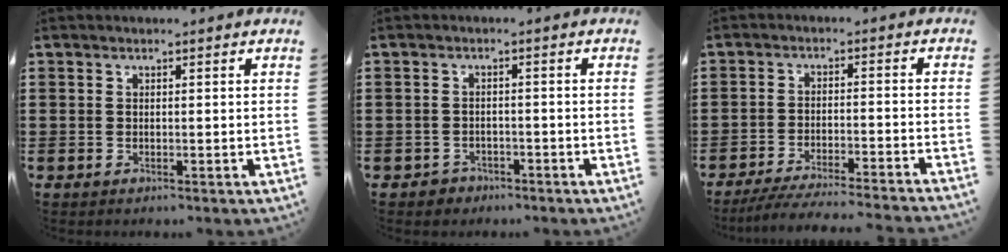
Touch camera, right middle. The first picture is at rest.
{"total": 1.6, "force": [-1.4, 0.8, -0.1], "torque": [-0.004, 0.004, -0.032]}
{"total": 5.0, "force": [-4.6, -0.1, 1.8], "torque": [-0.034, -0.009, -0.090]}